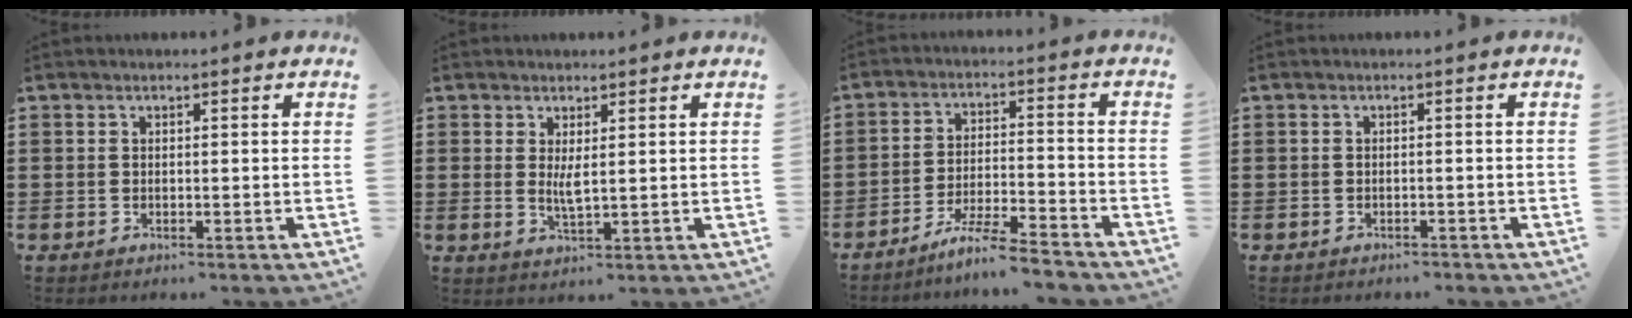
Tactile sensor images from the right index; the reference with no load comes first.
{"total": 2.7, "force": [0.7, 0.5, 2.5], "torque": [-0.050, -0.003, 0.013]}
{"total": 6.6, "force": [-6.0, -0.3, 2.8], "torque": [-0.059, -0.008, -0.116]}
{"total": 0.9, "force": [-0.8, 0.3, 0.1], "torque": [-0.005, -0.001, -0.018]}